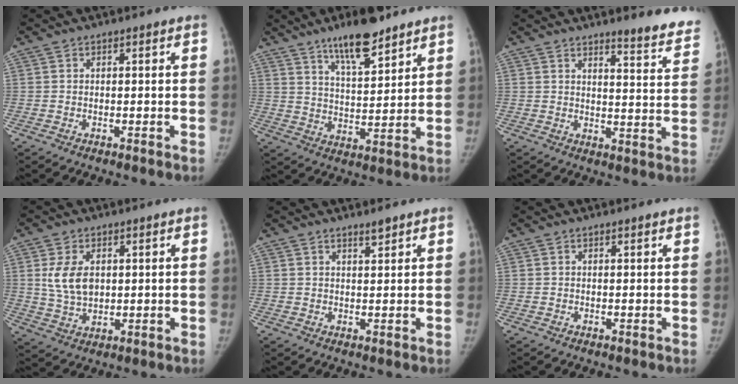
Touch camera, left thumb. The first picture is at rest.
{"total": 11.5, "force": [8.3, 3.1, 7.3], "torque": [-0.100, -0.049, 0.143]}
{"total": 10.2, "force": [8.8, 1.6, 5.0], "torque": [-0.029, -0.060, 0.097]}
{"total": 7.5, "force": [1.6, 4.9, 5.4], "torque": [-0.087, -0.004, 0.039]}
{"total": 1.7, "force": [1.4, 0.1, 0.9], "torque": [-0.012, -0.012, 0.026]}
{"total": 0.6, "force": [0.5, 0.0, 0.4], "torque": [-0.003, 0.003, 0.007]}